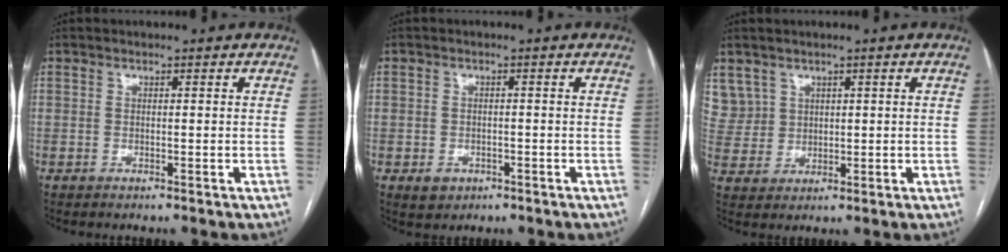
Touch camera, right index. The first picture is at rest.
{"total": 2.8, "force": [-1.2, 2.4, 0.8], "torque": [-0.009, 0.006, -0.008]}
{"total": 6.1, "force": [3.3, 5.1, 0.2], "torque": [-0.009, 0.014, 0.079]}